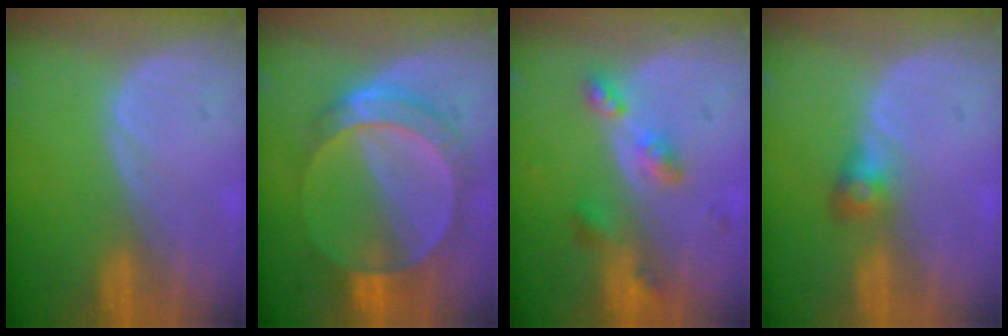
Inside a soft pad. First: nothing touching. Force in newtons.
{"total": 7.8, "press": 7.5, "slide": 2.0}
{"total": 5.3, "press": 4.8, "slide": 2.2}
{"total": 2.7, "press": 2.6, "slide": 0.8}